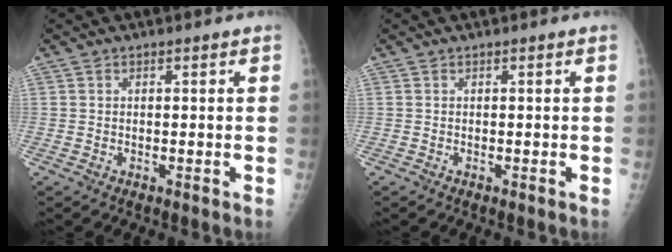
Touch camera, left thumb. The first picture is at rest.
{"total": 0.0}